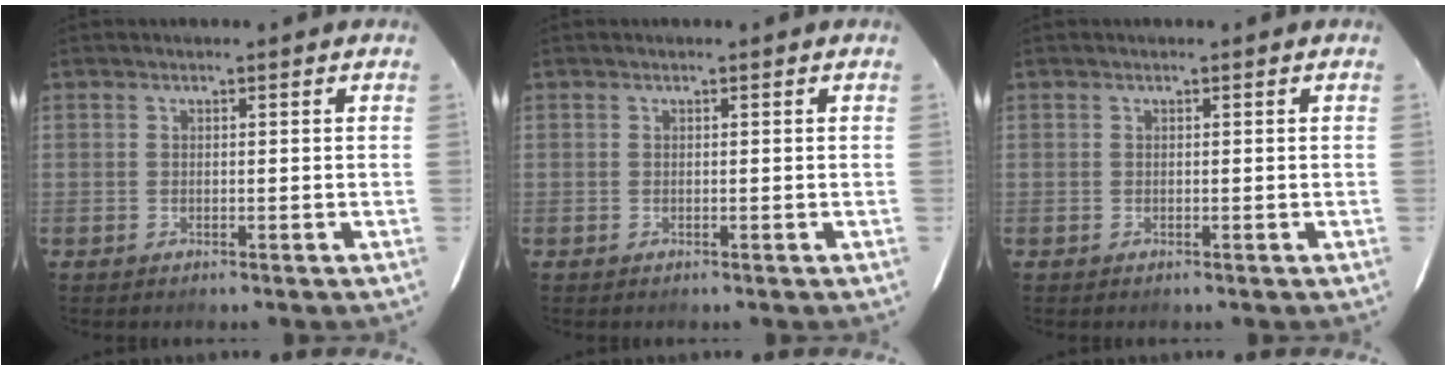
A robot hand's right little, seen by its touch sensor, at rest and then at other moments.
{"total": 0.0}
{"total": 0.0}